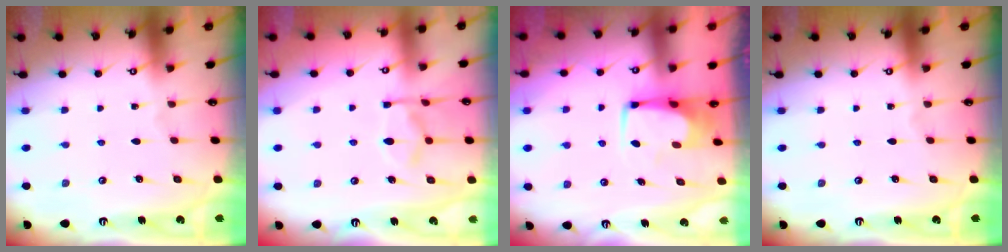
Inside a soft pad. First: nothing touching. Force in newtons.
{"total": 7.0, "press": 6.9, "slide": 1.3}
{"total": 5.3, "press": 5.3, "slide": 0.5}
{"total": 0.0}